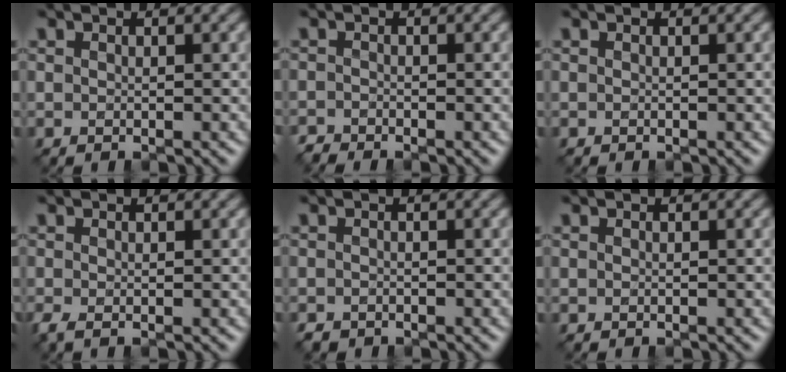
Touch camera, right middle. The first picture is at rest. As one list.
[{"total": 1.2, "force": [-1.1, 0.1, -0.1], "torque": [0.004, -0.005, -0.026]}, {"total": 0.0}, {"total": 1.0, "force": [-0.5, 0.3, 0.8], "torque": [-0.024, -0.010, -0.012]}, {"total": 0.9, "force": [-0.8, 0.4, -0.1], "torque": [0.003, -0.004, -0.015]}, {"total": 0.0}]